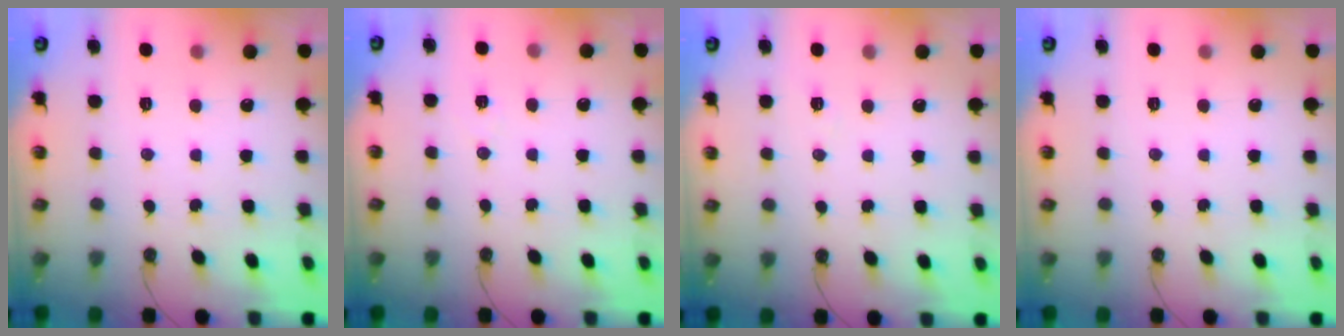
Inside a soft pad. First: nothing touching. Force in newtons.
{"total": 4.9, "press": 2.3, "slide": 4.3}
{"total": 5.6, "press": 3.4, "slide": 4.4}
{"total": 0.0}